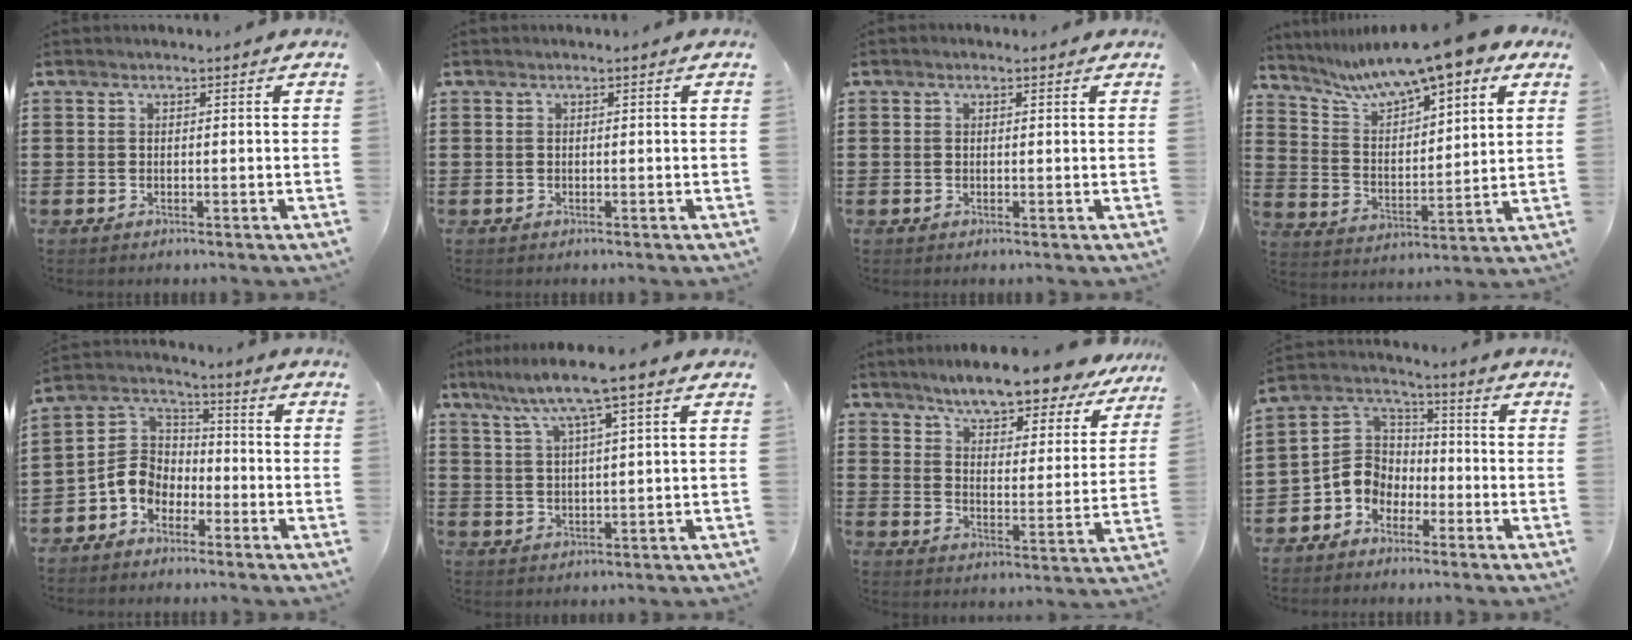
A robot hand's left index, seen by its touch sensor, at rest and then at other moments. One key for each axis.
{"total": 0.0}
{"total": 0.6, "fx": 0.2, "fy": 0.2, "fz": 0.5, "tx": -0.010, "ty": 0.002, "tz": 0.005}
{"total": 9.8, "fx": 8.5, "fy": 1.3, "fz": 4.8, "tx": -0.117, "ty": -0.039, "tz": 0.144}
{"total": 6.9, "fx": -3.6, "fy": 5.1, "fz": 2.7, "tx": -0.088, "ty": 0.010, "tz": -0.082}
{"total": 6.9, "fx": 4.2, "fy": 0.0, "fz": 5.5, "tx": -0.117, "ty": -0.010, "tz": 0.068}
{"total": 8.0, "fx": 7.5, "fy": 0.2, "fz": 2.8, "tx": -0.078, "ty": -0.044, "tz": 0.128}
{"total": 6.8, "fx": -3.0, "fy": 5.7, "fz": 2.2, "tx": -0.079, "ty": 0.008, "tz": -0.069}